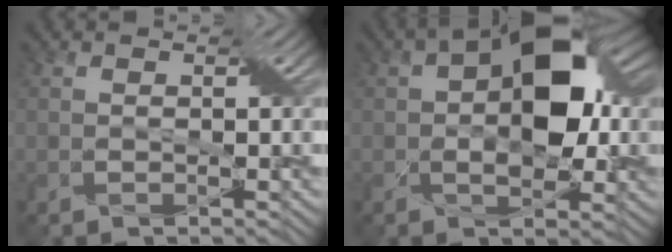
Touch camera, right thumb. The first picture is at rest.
{"total": 11.1, "force": [1.2, 6.1, 9.2], "torque": [-0.142, 0.014, 0.009]}